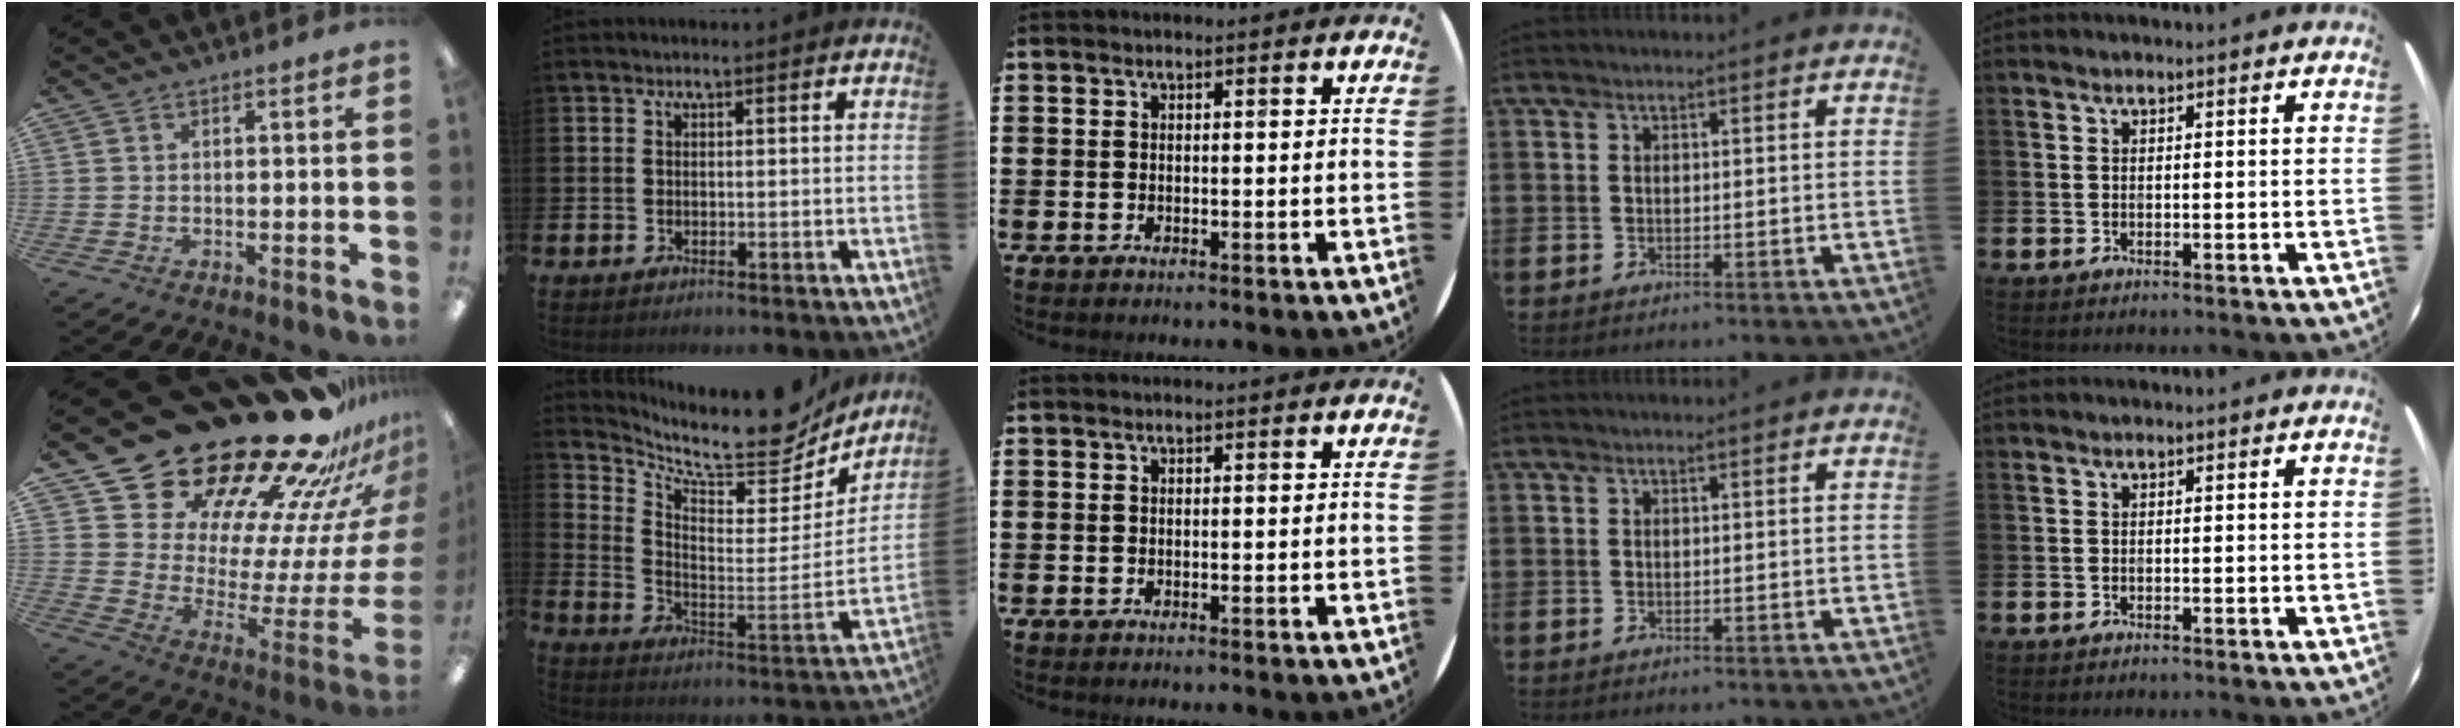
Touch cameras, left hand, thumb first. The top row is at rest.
{"thumb": {"total": 29.4, "force": [25.2, 10.4, 11.1], "torque": [-0.138, -0.224, 0.459]}, "index": {"total": 9.8, "force": [8.4, 3.4, 3.8], "torque": [-0.071, -0.076, 0.137]}}